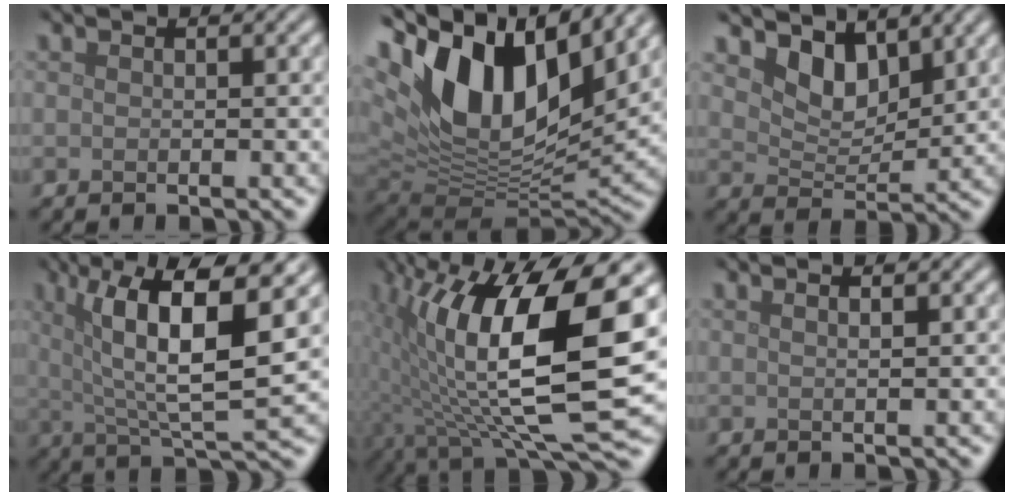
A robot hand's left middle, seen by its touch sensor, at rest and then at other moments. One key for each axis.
{"total": 14.7, "fx": 6.6, "fy": 7.5, "fz": 10.8, "tx": -0.200, "ty": 0.016, "tz": 0.120}
{"total": 3.8, "fx": 3.1, "fy": 1.7, "fz": 1.5, "tx": -0.041, "ty": -0.013, "tz": 0.051}
{"total": 10.4, "fx": 3.5, "fy": 2.7, "fz": 9.4, "tx": -0.153, "ty": 0.006, "tz": 0.062}
{"total": 15.4, "fx": 1.7, "fy": 5.9, "fz": 14.1, "tx": -0.246, "ty": -0.016, "tz": 0.030}
{"total": 1.6, "fx": 0.9, "fy": 0.7, "fz": 1.2, "tx": 0.001, "ty": -0.002, "tz": -0.005}